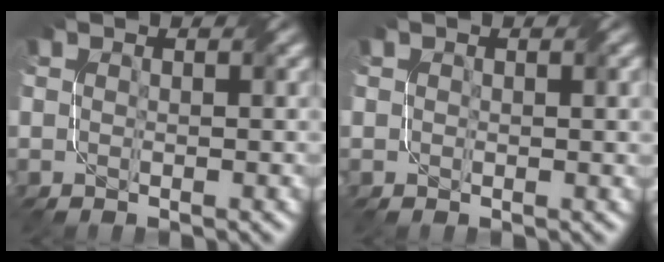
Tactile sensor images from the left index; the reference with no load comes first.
{"total": 1.2, "force": [0.5, 0.7, 0.7], "torque": [-0.009, 0.000, 0.011]}